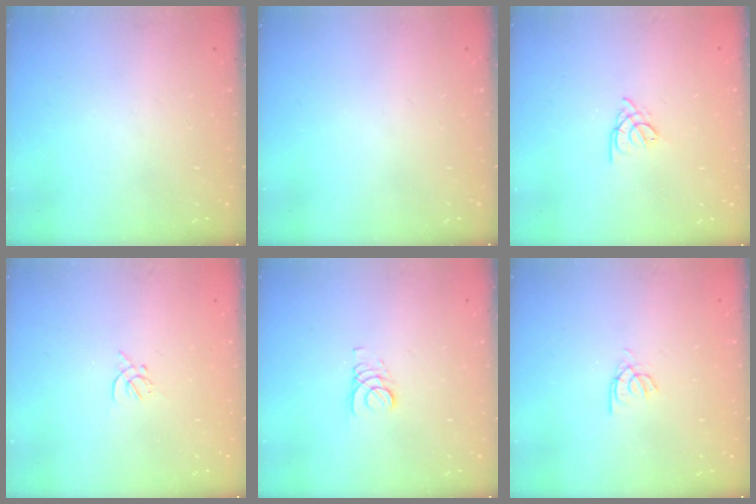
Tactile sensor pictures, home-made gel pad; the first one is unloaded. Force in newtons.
{"total": 0.0}
{"total": 2.7, "press": 2.6, "slide": 0.5}
{"total": 1.4, "press": 1.3, "slide": 0.5}
{"total": 2.7, "press": 2.7, "slide": 0.3}
{"total": 2.5, "press": 2.4, "slide": 0.3}